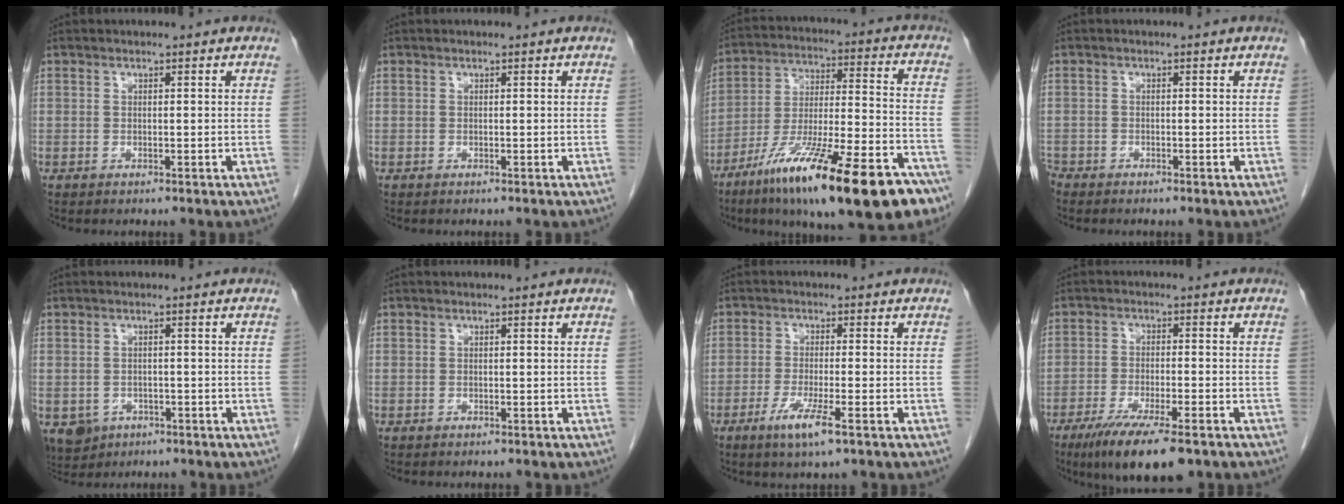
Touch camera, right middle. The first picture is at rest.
{"total": 0.0}
{"total": 26.9, "force": [-16.8, 4.3, 20.5], "torque": [-0.276, -0.020, -0.274]}
{"total": 1.3, "force": [-1.2, 0.4, 0.3], "torque": [-0.009, -0.003, -0.023]}
{"total": 6.4, "force": [-3.3, 5.1, 2.1], "torque": [-0.045, -0.002, -0.044]}
{"total": 0.0}
{"total": 5.4, "force": [-2.8, 0.1, 4.6], "torque": [-0.092, -0.015, -0.052]}
{"total": 11.3, "force": [-7.6, 2.0, 8.1], "torque": [-0.133, -0.025, -0.119]}